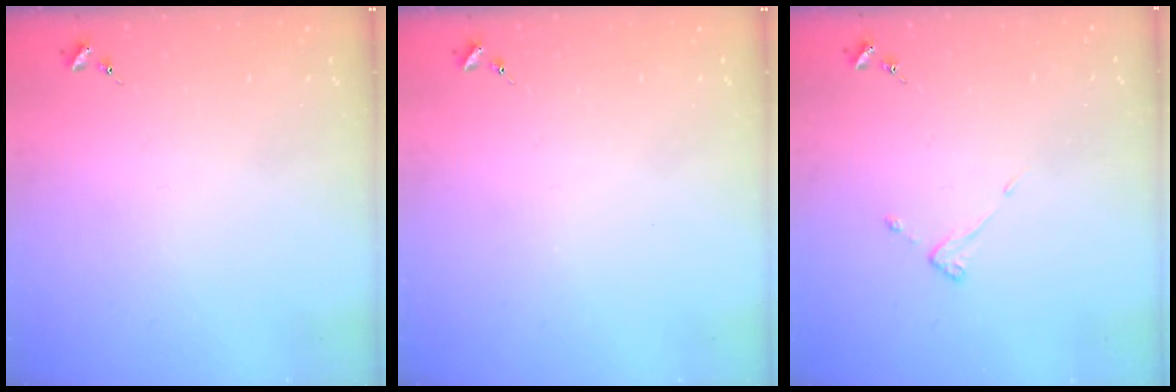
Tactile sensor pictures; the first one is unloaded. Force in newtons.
{"total": 0.0}
{"total": 3.6, "press": 3.6, "slide": 0.3}